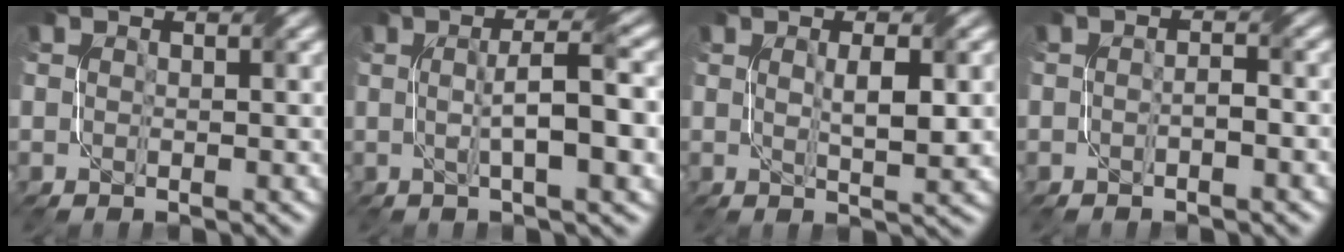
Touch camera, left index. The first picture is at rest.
{"total": 6.4, "force": [0.3, 1.3, 6.3], "torque": [-0.092, 0.012, 0.004]}
{"total": 3.5, "force": [0.3, 0.7, 3.4], "torque": [-0.059, -0.002, 0.011]}
{"total": 1.3, "force": [-0.8, 0.3, 1.0], "torque": [-0.020, 0.000, -0.014]}